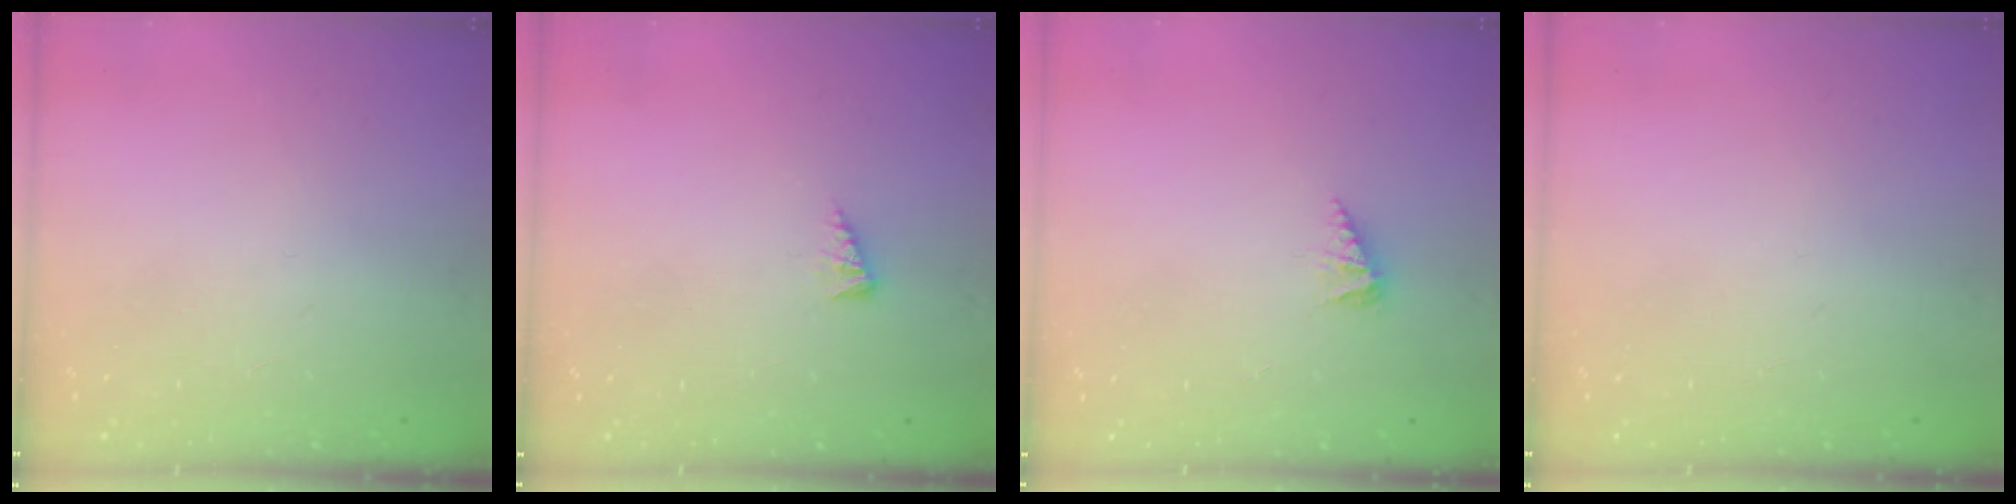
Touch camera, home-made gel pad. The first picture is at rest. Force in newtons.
{"total": 2.9, "press": 2.9, "slide": 0.4}
{"total": 2.5, "press": 2.5, "slide": 0.4}
{"total": 0.0}